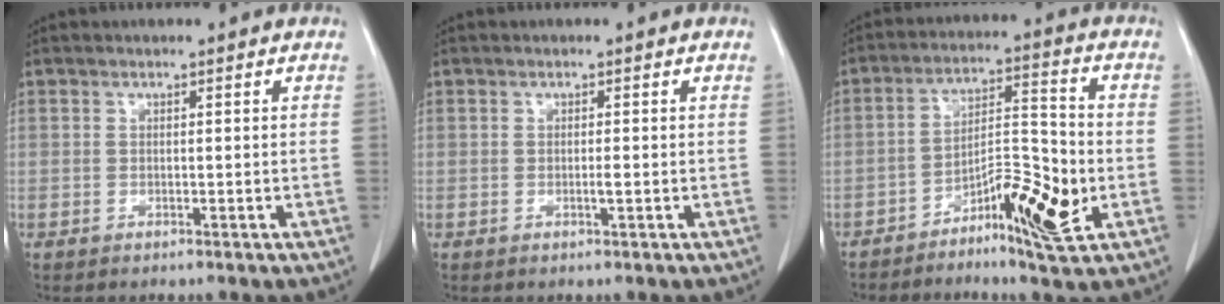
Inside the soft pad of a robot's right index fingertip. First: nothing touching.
{"total": 0.8, "force": [-0.2, 0.0, 0.8], "torque": [-0.015, 0.000, -0.003]}
{"total": 10.6, "force": [-4.2, 2.2, 9.5], "torque": [-0.153, 0.012, -0.066]}